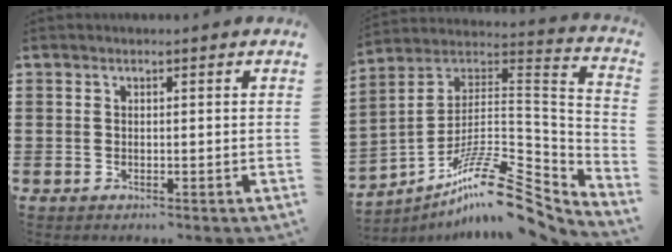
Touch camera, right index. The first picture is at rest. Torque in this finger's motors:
{"motor_torque": [-0.16, -0.06, -0.67, -0.09]}